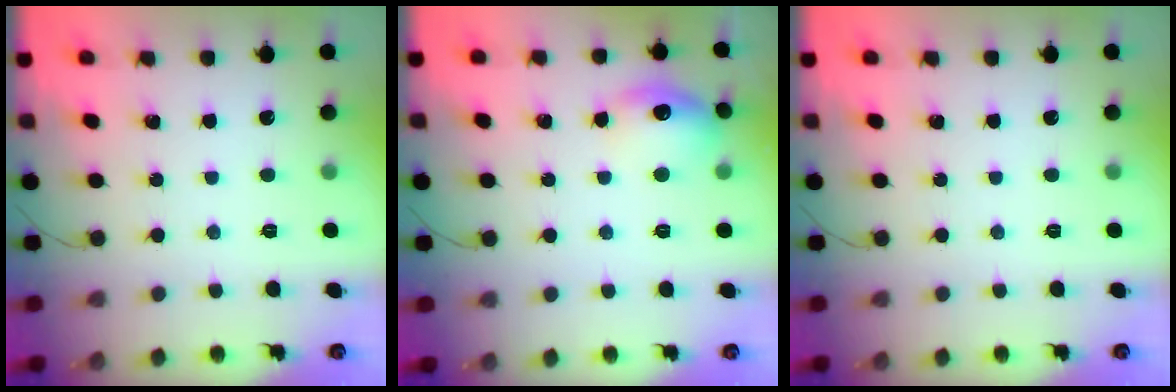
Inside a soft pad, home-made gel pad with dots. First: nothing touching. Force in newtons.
{"total": 11.7, "press": 11.6, "slide": 0.7}
{"total": 0.0}